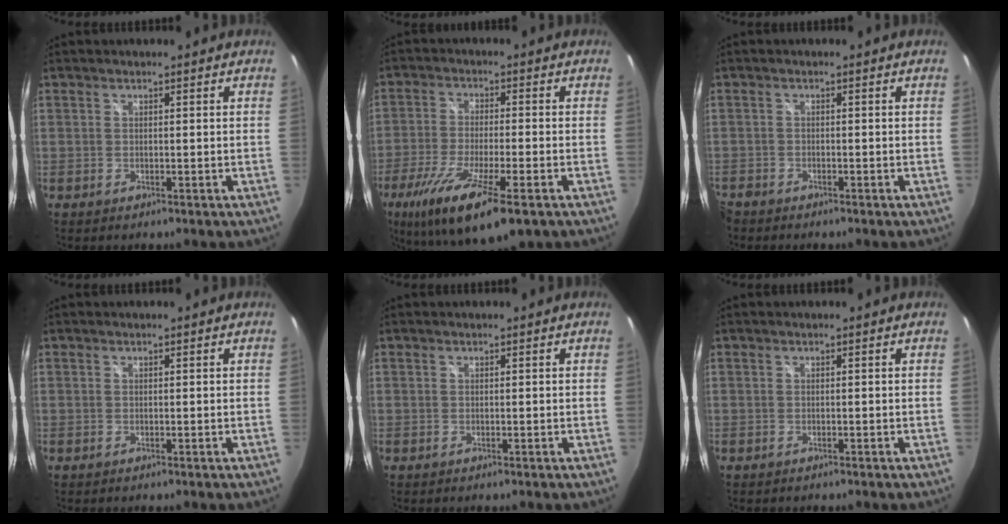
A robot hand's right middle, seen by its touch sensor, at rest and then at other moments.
{"total": 16.8, "force": [-9.3, 3.7, 13.5], "torque": [-0.261, -0.058, -0.164]}
{"total": 2.6, "force": [-2.3, 1.1, 0.4], "torque": [-0.020, -0.008, -0.047]}
{"total": 0.0}
{"total": 0.0}
{"total": 0.0}